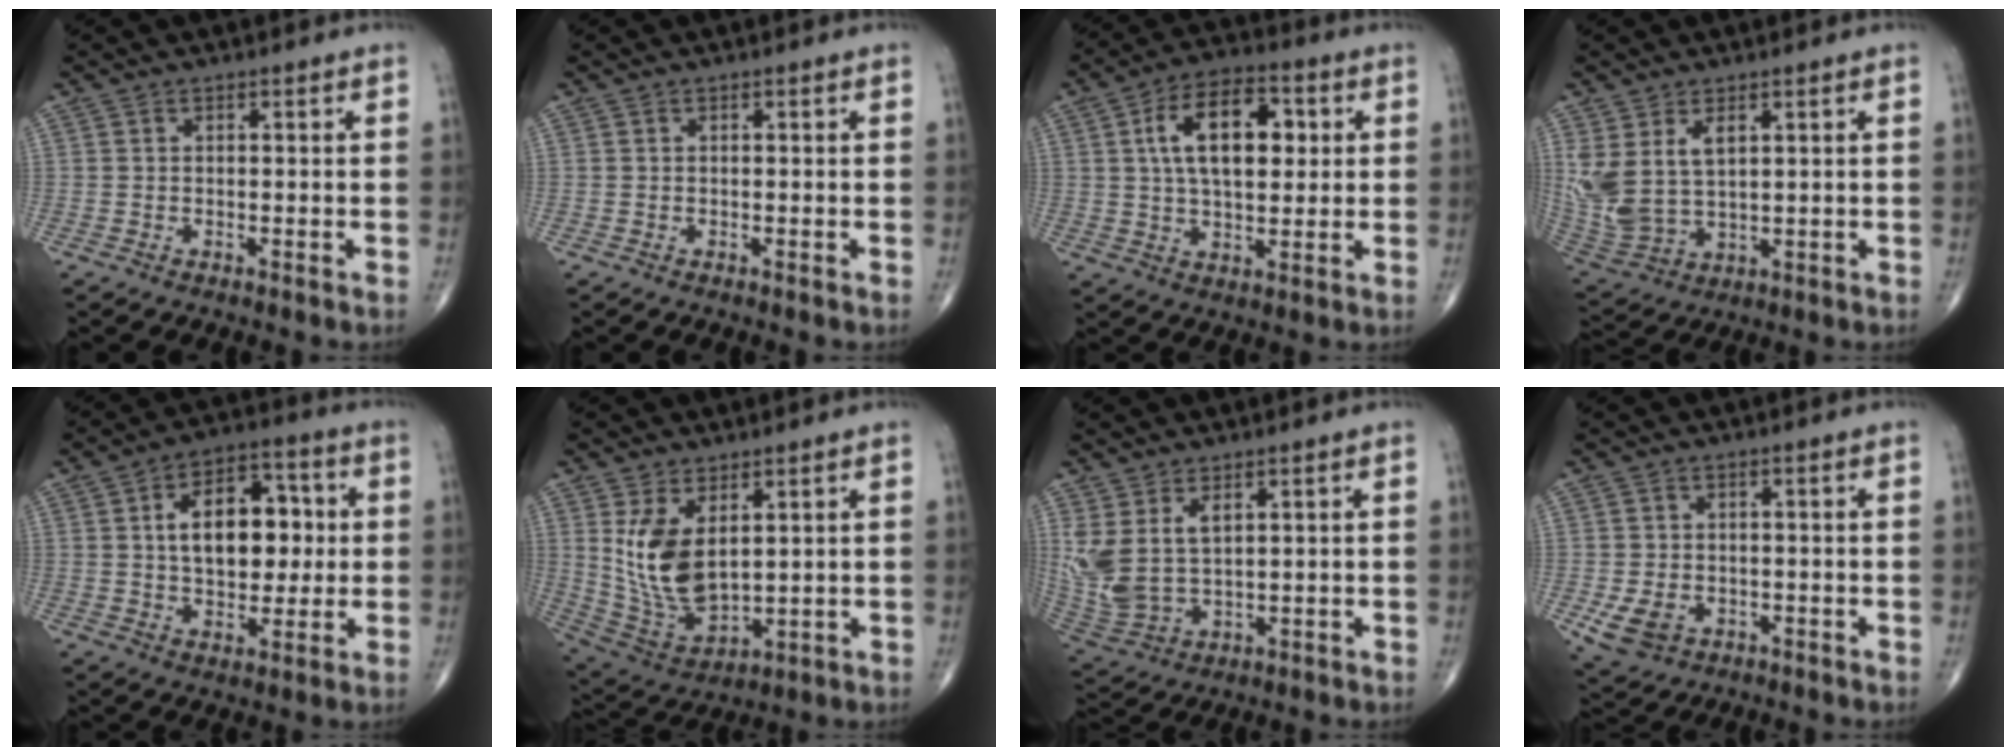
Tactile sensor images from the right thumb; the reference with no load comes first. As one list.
[{"total": 0.0}, {"total": 14.2, "force": [3.1, 7.7, 11.5], "torque": [-0.174, 0.009, 0.048]}, {"total": 11.1, "force": [3.5, 6.4, 8.4], "torque": [-0.180, -0.013, 0.089]}, {"total": 14.7, "force": [1.9, 9.0, 11.5], "torque": [-0.139, 0.018, 0.028]}, {"total": 12.4, "force": [3.3, 6.8, 9.8], "torque": [-0.175, -0.024, 0.086]}, {"total": 10.5, "force": [3.4, 5.9, 8.0], "torque": [-0.178, -0.013, 0.088]}, {"total": 5.9, "force": [-1.8, 4.5, 3.4], "torque": [-0.056, 0.002, -0.021]}]